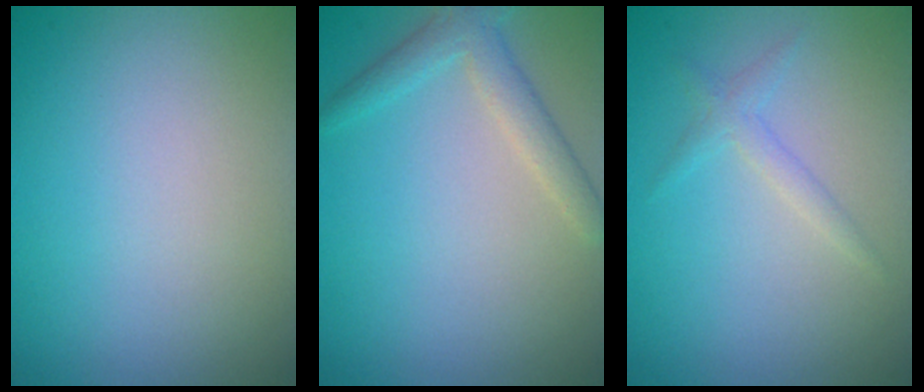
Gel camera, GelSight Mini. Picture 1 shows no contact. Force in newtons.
{"total": 2.6, "press": 2.6, "slide": 0.1}
{"total": 1.4, "press": 1.4, "slide": 0.1}